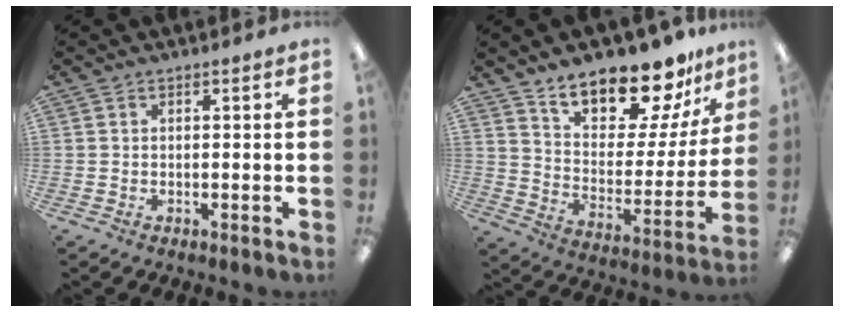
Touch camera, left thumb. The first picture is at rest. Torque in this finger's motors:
{"motor_torque": [0.60, 0.70, 1.49, -1.28, 0.07]}